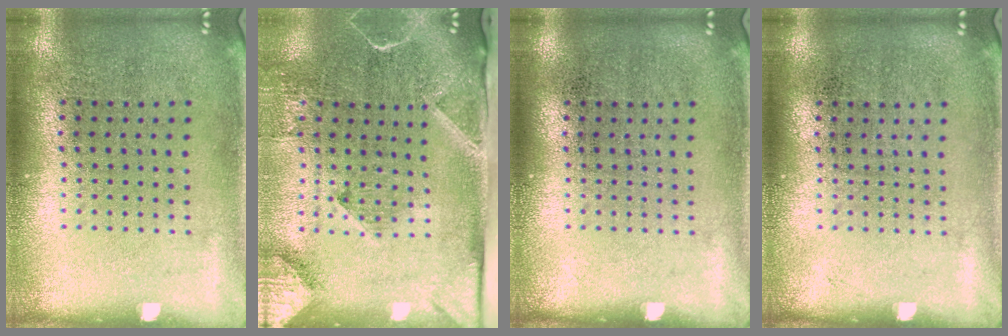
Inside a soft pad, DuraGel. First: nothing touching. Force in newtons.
{"total": 3.0, "press": 2.2, "slide": 2.1}
{"total": 0.0}
{"total": 0.0}